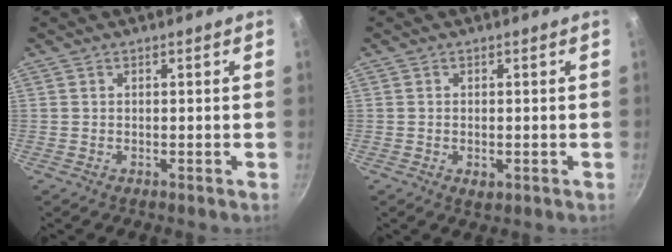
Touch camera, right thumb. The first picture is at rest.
{"total": 2.1, "force": [-0.5, 1.3, 1.6], "torque": [-0.025, -0.005, -0.006]}